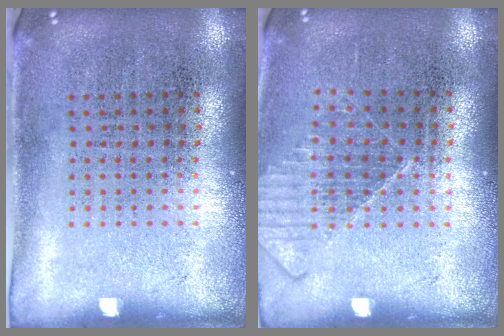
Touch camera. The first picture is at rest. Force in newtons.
{"total": 1.2, "press": 1.2, "slide": 0.1}